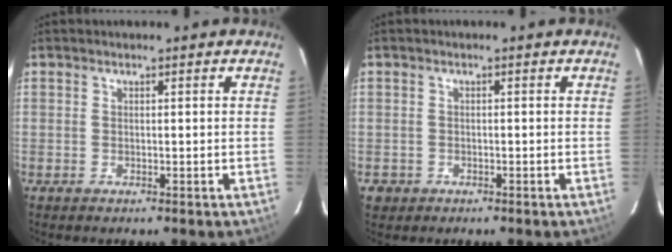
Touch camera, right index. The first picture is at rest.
{"total": 2.3, "force": [-0.8, 2.1, 0.4], "torque": [-0.014, 0.003, -0.008]}